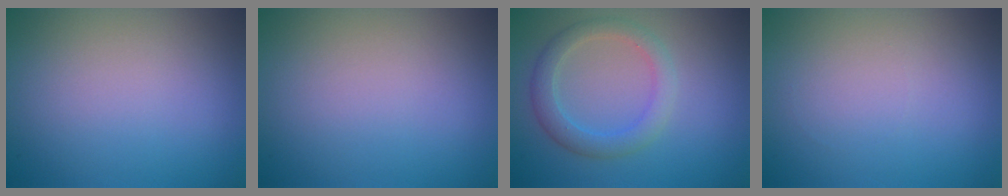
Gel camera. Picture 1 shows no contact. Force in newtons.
{"total": 0.0}
{"total": 3.0, "press": 2.9, "slide": 0.3}
{"total": 0.0}